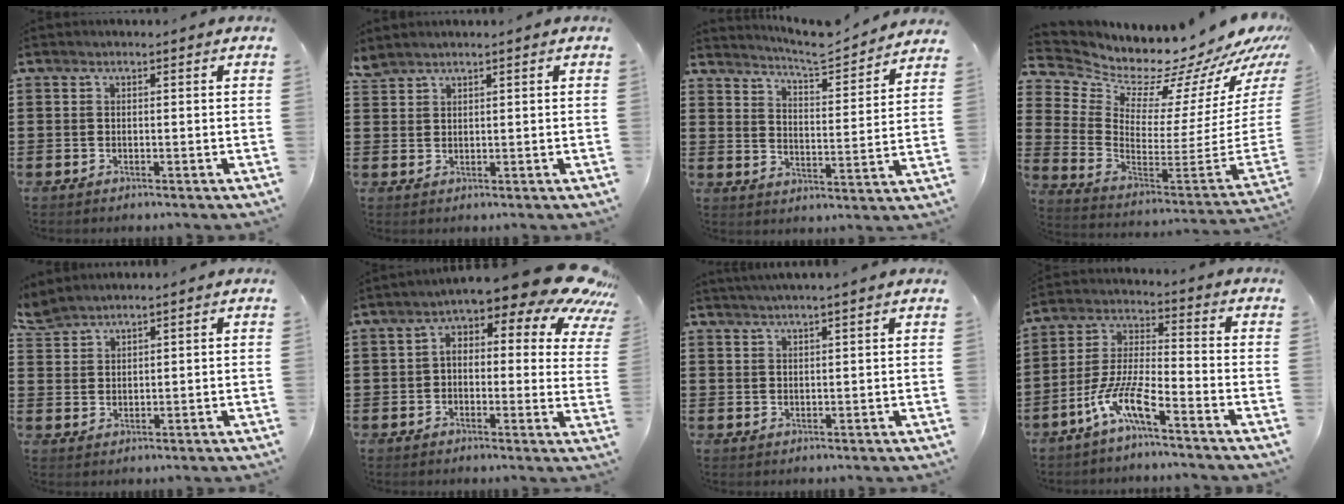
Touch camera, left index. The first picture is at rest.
{"total": 1.8, "force": [1.8, 0.2, 0.3], "torque": [-0.009, 0.001, 0.035]}
{"total": 5.3, "force": [5.2, -0.4, 1.3], "torque": [-0.041, -0.045, 0.082]}
{"total": 7.8, "force": [7.6, 1.3, 1.2], "torque": [-0.030, -0.101, 0.111]}
{"total": 2.6, "force": [2.6, 0.4, 0.3], "torque": [-0.014, -0.001, 0.052]}
{"total": 7.9, "force": [4.9, 2.6, 5.6], "torque": [-0.097, -0.037, 0.075]}
{"total": 2.1, "force": [1.9, -0.5, 0.7], "torque": [-0.015, -0.002, 0.036]}
{"total": 9.4, "force": [-6.5, 1.3, 6.6], "torque": [-0.153, -0.009, -0.130]}